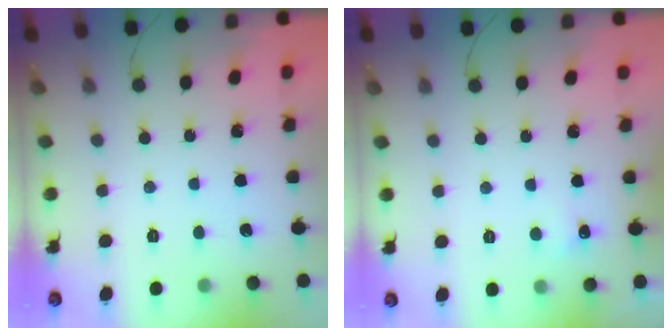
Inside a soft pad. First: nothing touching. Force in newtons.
{"total": 10.6, "press": 3.1, "slide": 10.2}